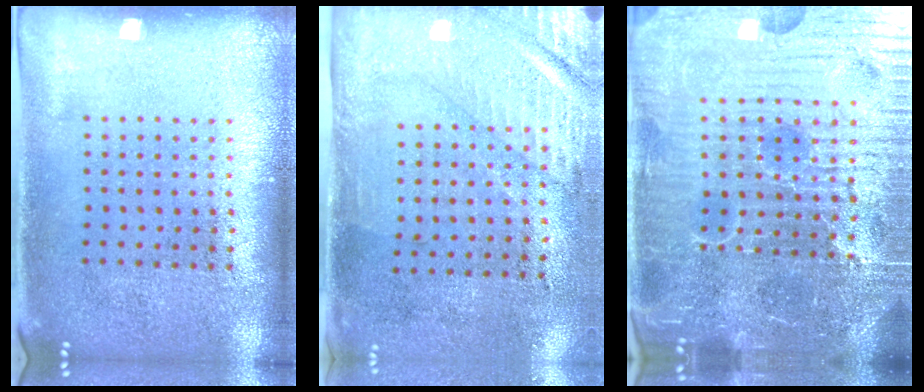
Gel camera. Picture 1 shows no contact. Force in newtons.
{"total": 3.0, "press": 2.5, "slide": 1.5}
{"total": 6.8, "press": 6.1, "slide": 3.1}